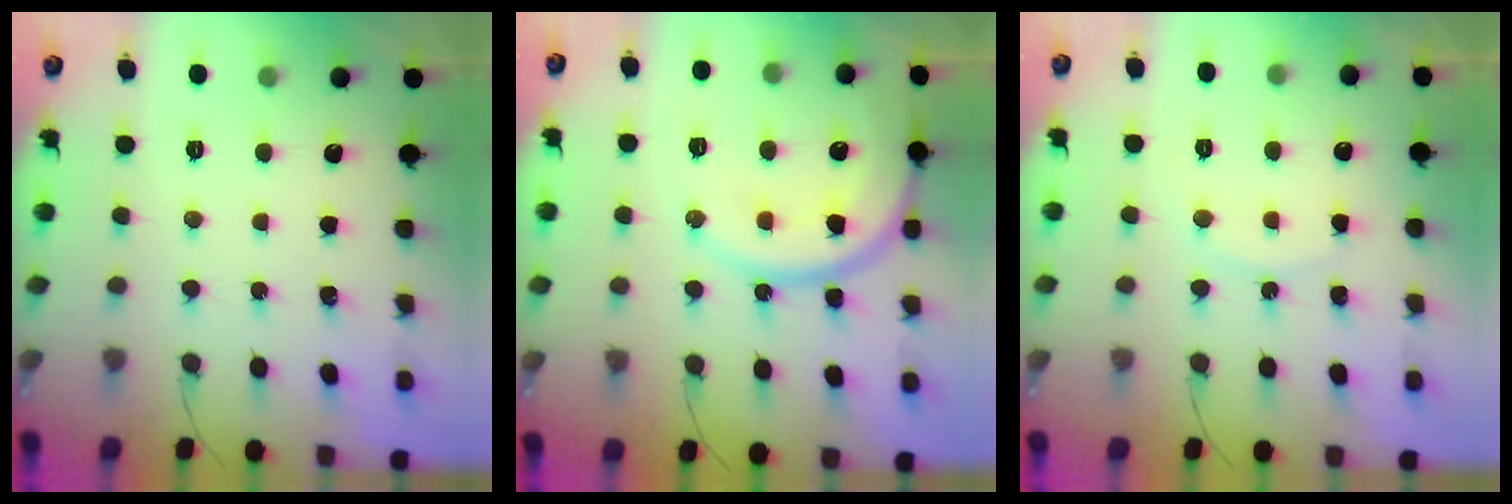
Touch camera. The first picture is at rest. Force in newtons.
{"total": 16.6, "press": 16.5, "slide": 1.9}
{"total": 6.1, "press": 6.0, "slide": 0.4}